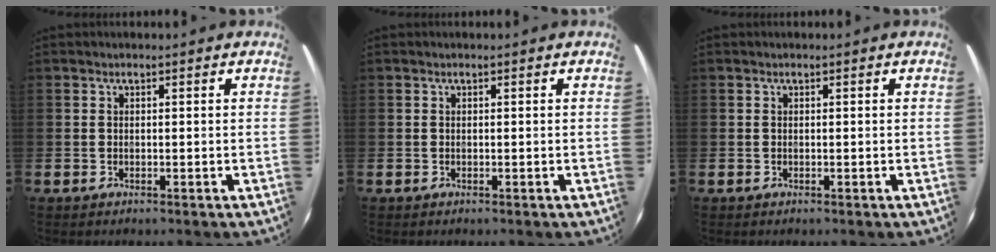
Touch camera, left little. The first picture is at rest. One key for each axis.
{"total": 0.0}
{"total": 0.0}